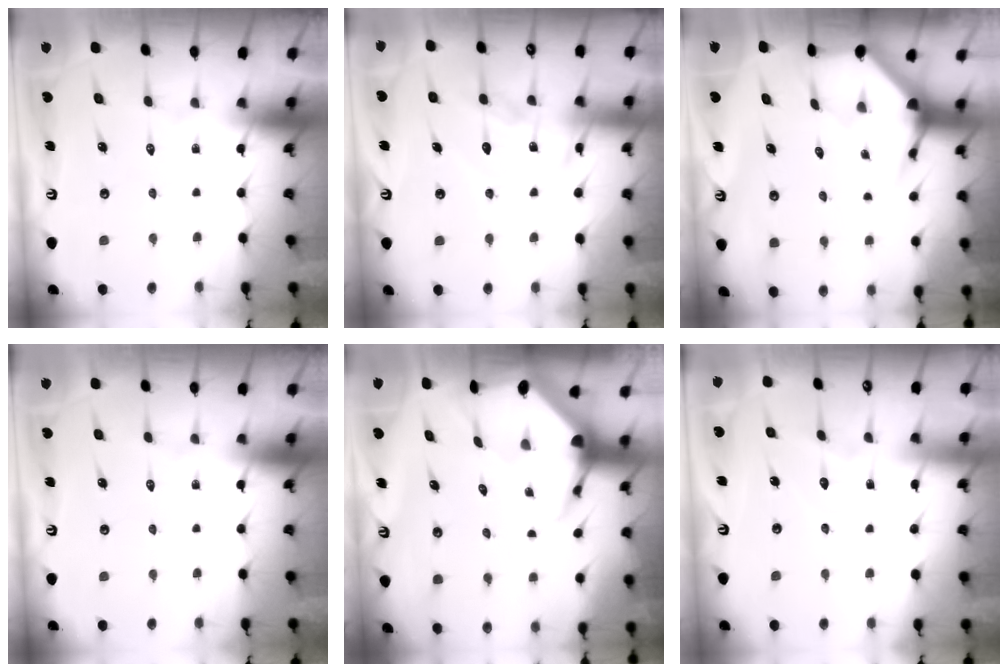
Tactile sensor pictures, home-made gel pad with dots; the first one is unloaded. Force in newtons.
{"total": 14.0, "press": 13.9, "slide": 1.0}
{"total": 4.0, "press": 3.9, "slide": 0.5}
{"total": 0.0}
{"total": 5.4, "press": 5.3, "slide": 0.5}
{"total": 5.0, "press": 5.0, "slide": 0.1}